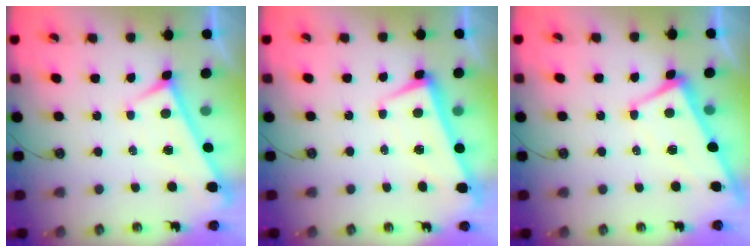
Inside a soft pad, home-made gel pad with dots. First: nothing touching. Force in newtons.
{"total": 2.0, "press": 1.8, "slide": 0.9}
{"total": 2.4, "press": 2.4, "slide": 0.3}